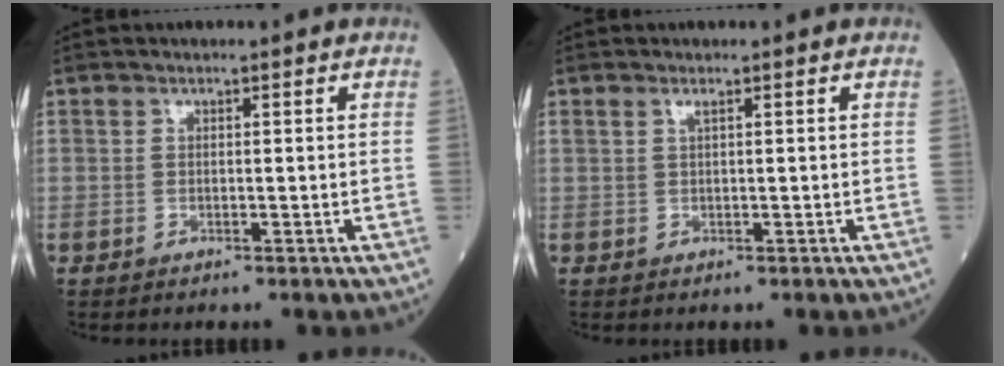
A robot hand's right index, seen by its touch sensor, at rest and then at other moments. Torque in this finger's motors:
{"motor_torque": [0.08, 0.07, 0.11, 0.03]}